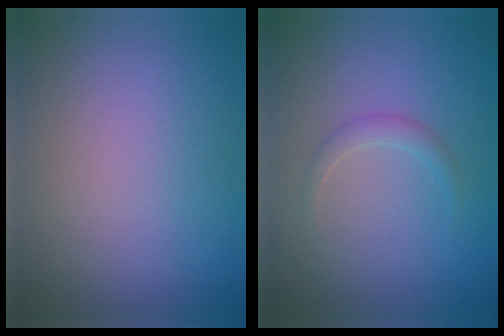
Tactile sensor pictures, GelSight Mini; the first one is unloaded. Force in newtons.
{"total": 1.1, "press": 1.1, "slide": 0.1}